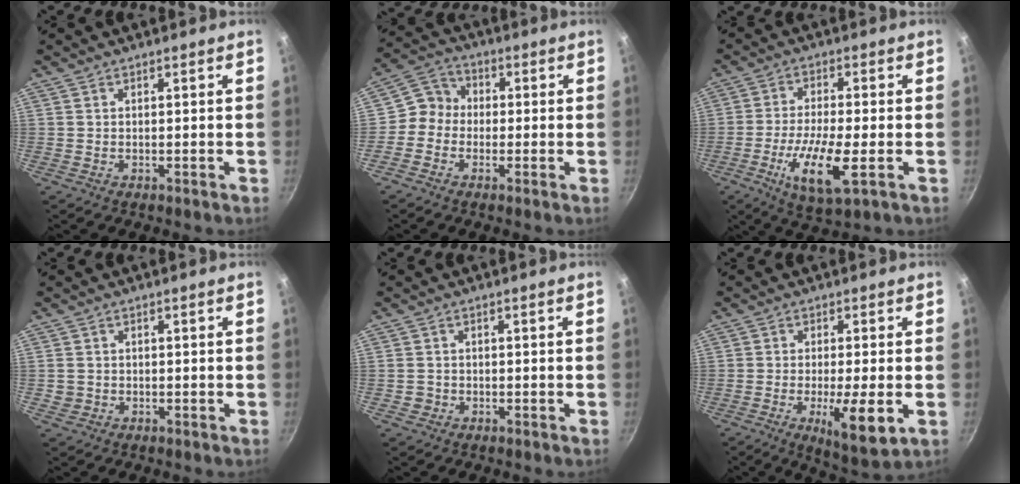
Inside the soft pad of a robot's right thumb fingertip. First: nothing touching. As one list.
[{"total": 5.8, "force": [-1.0, 5.3, 2.2], "torque": [-0.013, 0.021, -0.041]}, {"total": 11.4, "force": [-3.3, 3.1, 10.5], "torque": [-0.204, 0.000, -0.064]}, {"total": 2.0, "force": [-0.4, 1.8, 0.5], "torque": [-0.006, 0.005, -0.004]}, {"total": 1.9, "force": [-0.7, 1.7, 0.4], "torque": [-0.004, 0.007, -0.007]}, {"total": 9.4, "force": [-2.5, 2.0, 8.9], "torque": [-0.146, -0.006, -0.035]}]